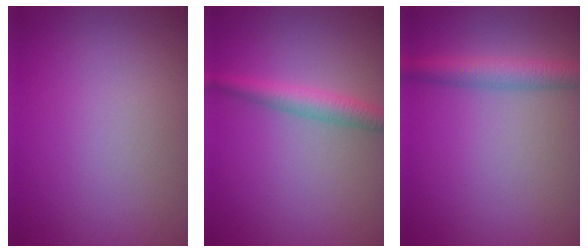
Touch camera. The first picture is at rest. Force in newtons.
{"total": 2.7, "press": 2.7, "slide": 0.1}
{"total": 3.5, "press": 3.5, "slide": 0.1}